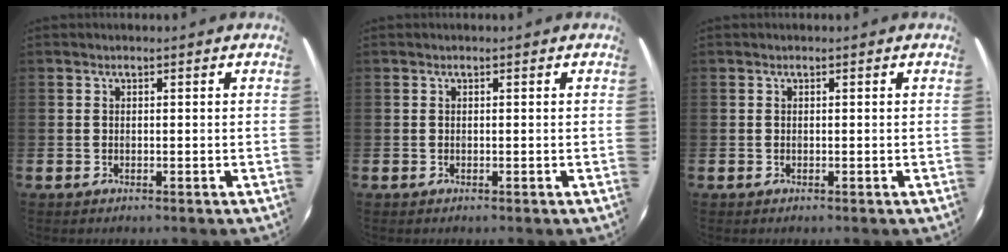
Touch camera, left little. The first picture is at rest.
{"total": 0.0}
{"total": 0.0}